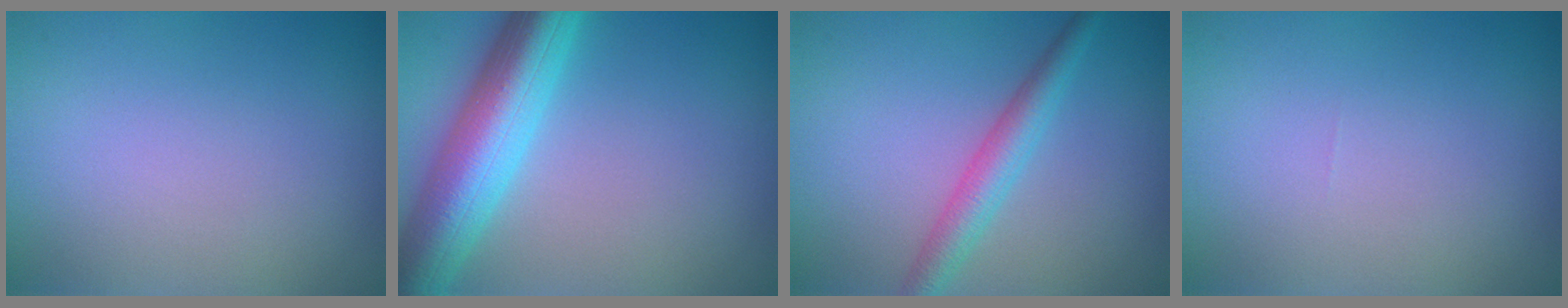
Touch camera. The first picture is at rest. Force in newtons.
{"total": 8.6, "press": 8.6, "slide": 0.4}
{"total": 3.1, "press": 3.1, "slide": 0.1}
{"total": 0.0}